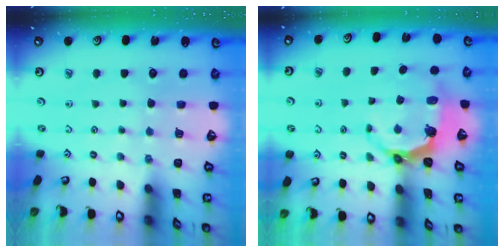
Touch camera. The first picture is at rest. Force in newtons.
{"total": 6.4, "press": 4.9, "slide": 4.2}